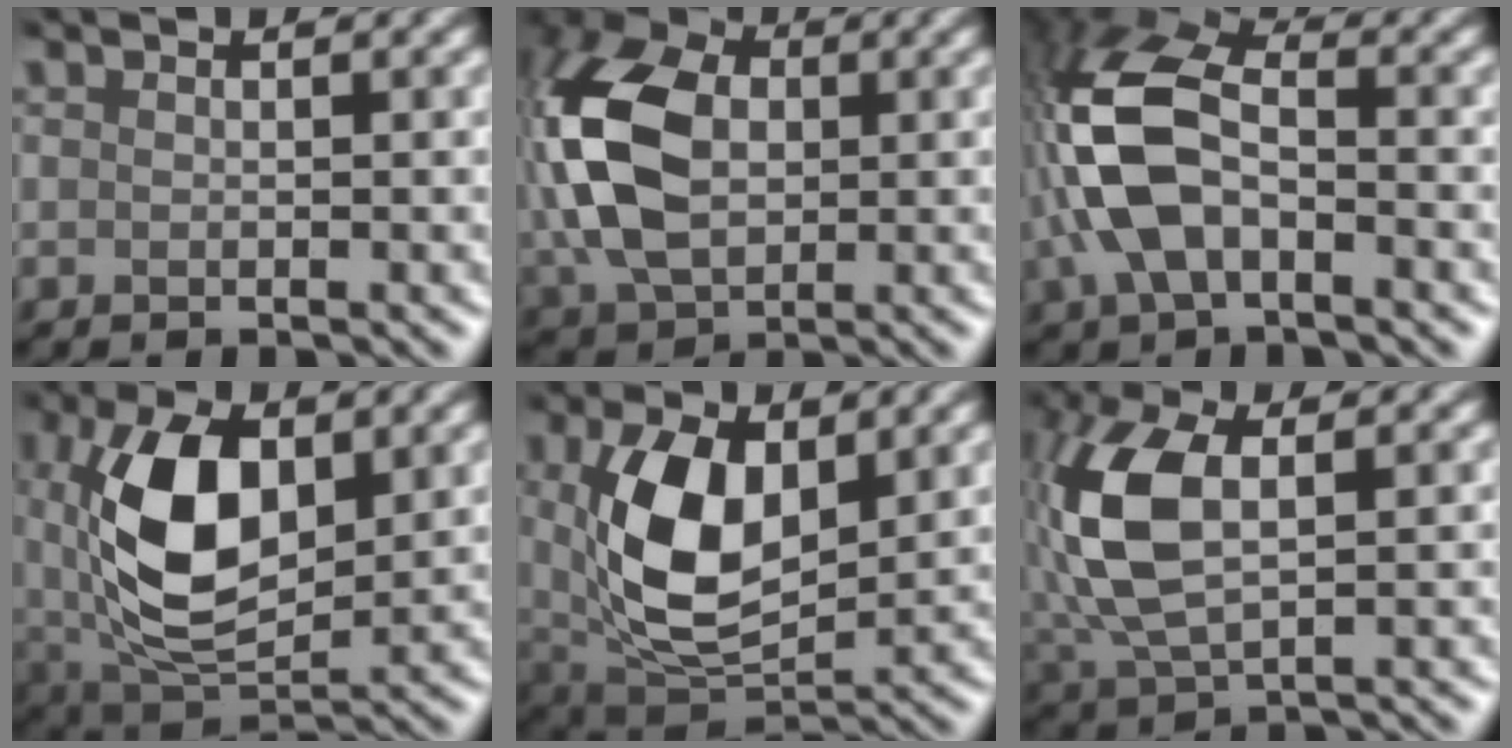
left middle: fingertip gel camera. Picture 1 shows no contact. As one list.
[{"total": 10.7, "force": [0.4, 7.5, 7.6], "torque": [-0.199, 0.008, 0.018]}, {"total": 7.8, "force": [-1.9, 4.4, 6.2], "torque": [-0.177, 0.015, -0.028]}, {"total": 8.2, "force": [1.2, 4.6, 6.7], "torque": [-0.160, 0.003, 0.039]}, {"total": 7.0, "force": [1.5, 3.7, 5.8], "torque": [-0.141, -0.003, 0.045]}, {"total": 7.4, "force": [0.4, 3.9, 6.3], "torque": [-0.187, 0.005, 0.023]}]